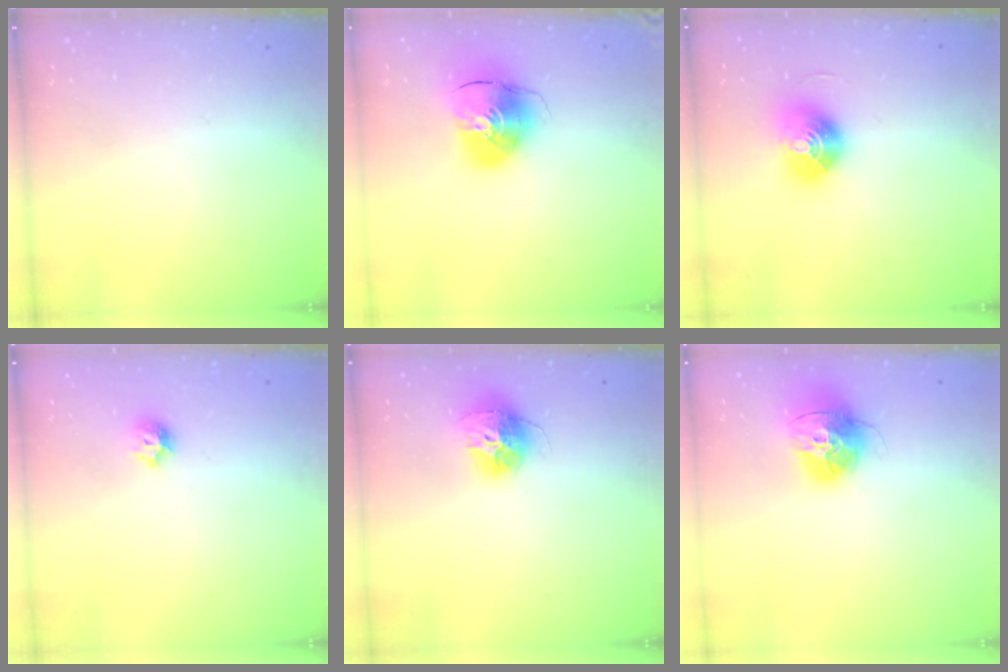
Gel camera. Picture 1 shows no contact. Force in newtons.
{"total": 11.3, "press": 11.2, "slide": 1.4}
{"total": 9.9, "press": 9.9, "slide": 0.9}
{"total": 6.5, "press": 6.5, "slide": 0.7}
{"total": 12.1, "press": 12.0, "slide": 1.0}
{"total": 14.5, "press": 14.4, "slide": 1.4}